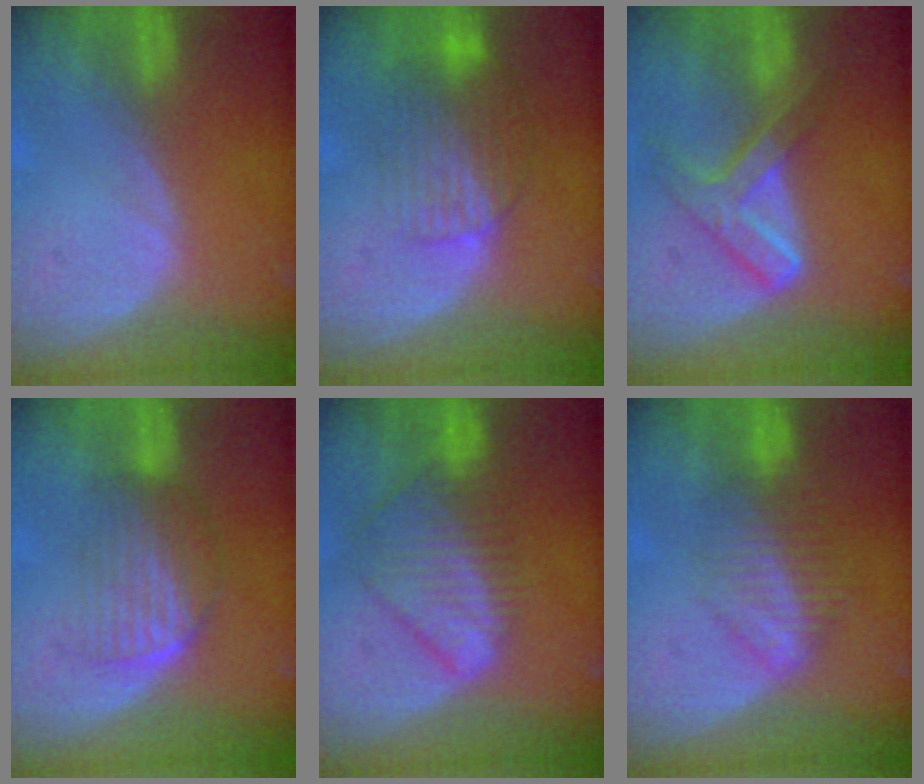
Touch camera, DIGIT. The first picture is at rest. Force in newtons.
{"total": 8.3, "press": 7.2, "slide": 4.1}
{"total": 7.2, "press": 6.1, "slide": 3.8}
{"total": 7.0, "press": 5.9, "slide": 3.7}
{"total": 8.9, "press": 7.6, "slide": 4.5}
{"total": 6.9, "press": 5.9, "slide": 3.6}